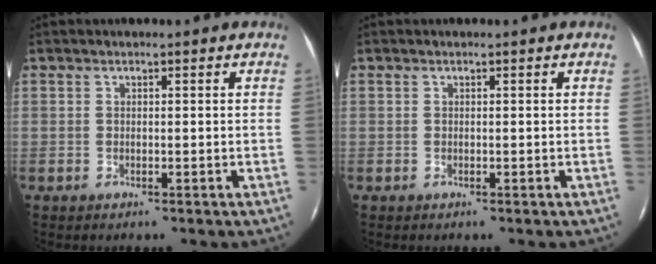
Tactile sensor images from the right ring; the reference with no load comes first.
{"total": 0.0}